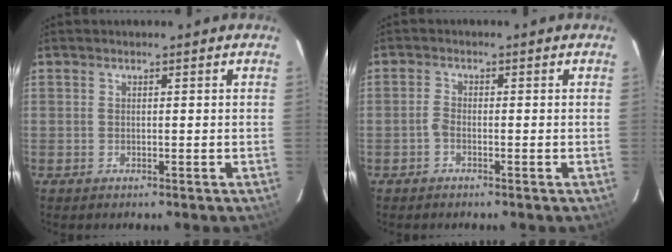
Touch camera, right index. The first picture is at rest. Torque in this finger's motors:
{"motor_torque": [0.34, -0.08, 0.23, 0.04]}